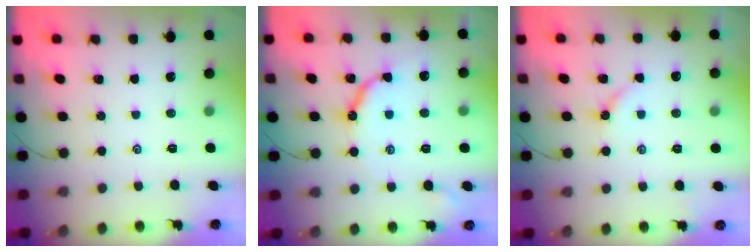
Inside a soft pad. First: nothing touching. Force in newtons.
{"total": 9.0, "press": 9.0, "slide": 0.4}
{"total": 4.1, "press": 4.1, "slide": 0.7}